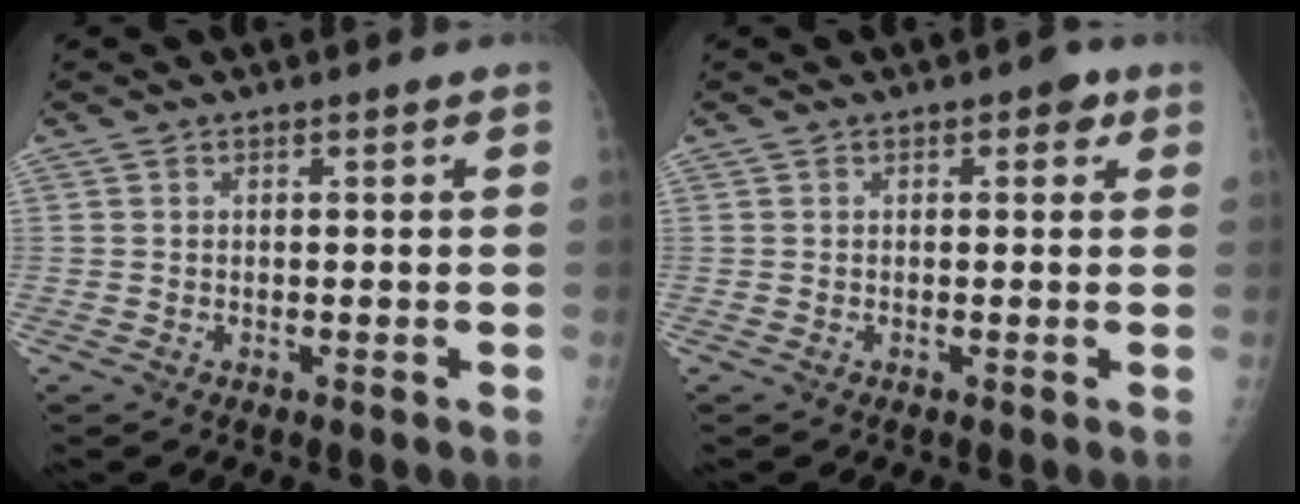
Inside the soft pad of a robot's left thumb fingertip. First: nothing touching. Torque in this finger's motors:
{"motor_torque": [0.51, 0.30, 0.22, -0.18, 0.02]}